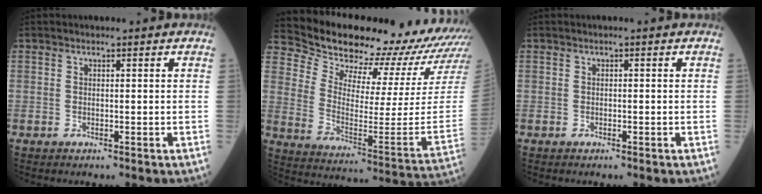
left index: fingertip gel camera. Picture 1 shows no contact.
{"total": 24.4, "force": [23.5, 1.5, 6.3], "torque": [-0.123, -0.129, 0.316]}
{"total": 0.0}